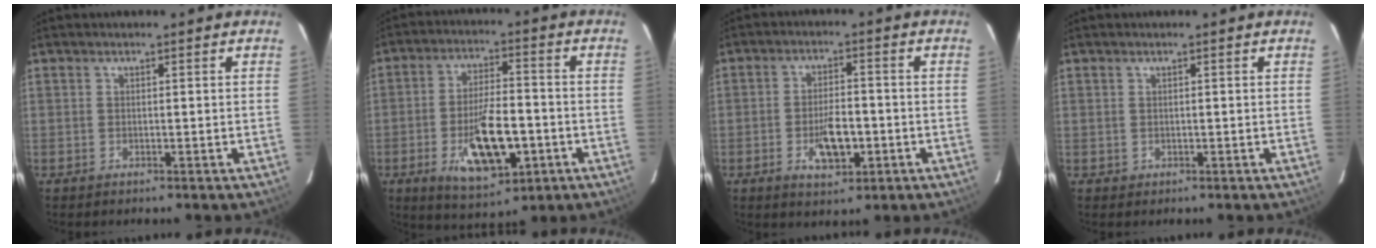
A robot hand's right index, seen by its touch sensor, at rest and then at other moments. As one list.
[{"total": 13.8, "force": [-4.7, 5.6, 11.8], "torque": [-0.220, -0.006, -0.066]}, {"total": 7.4, "force": [-2.5, 3.3, 6.1], "torque": [-0.119, -0.002, -0.035]}, {"total": 0.7, "force": [0.1, 0.7, 0.0], "torque": [0.005, 0.003, 0.001]}]